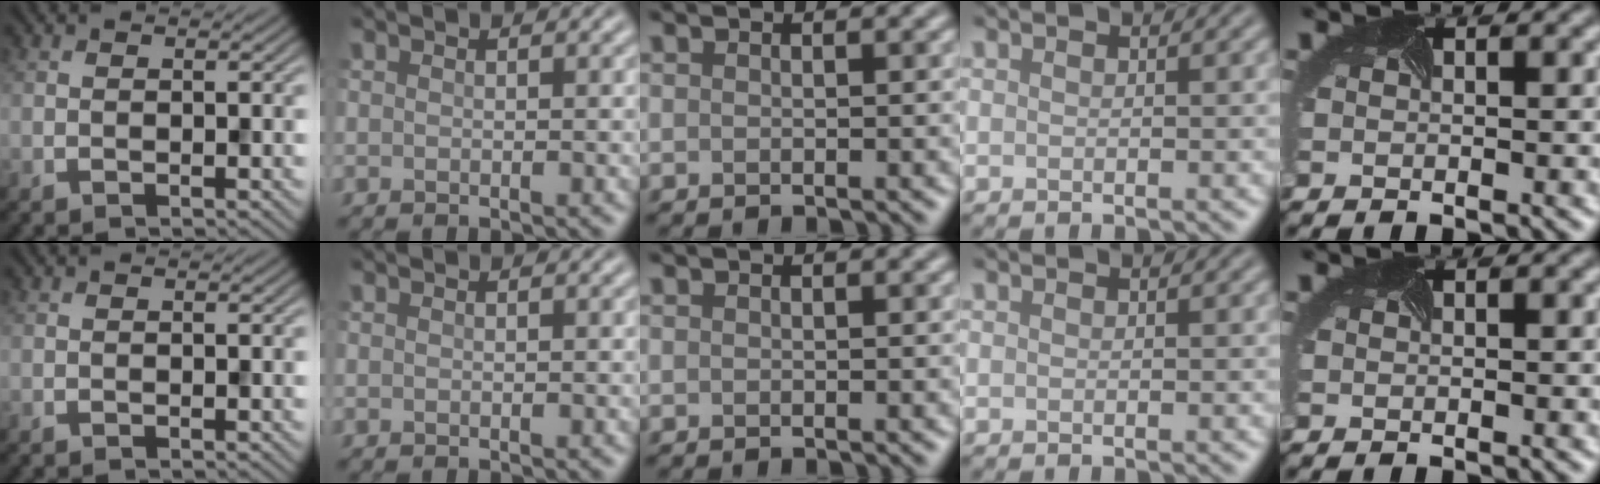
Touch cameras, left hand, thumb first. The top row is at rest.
{}